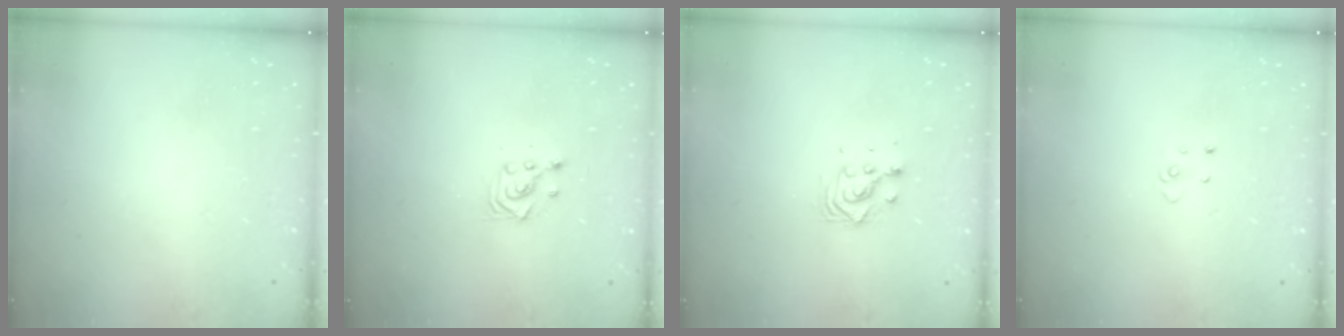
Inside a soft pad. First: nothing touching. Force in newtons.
{"total": 3.0, "press": 2.9, "slide": 0.8}
{"total": 5.1, "press": 5.1, "slide": 0.1}
{"total": 2.9, "press": 2.9, "slide": 0.2}